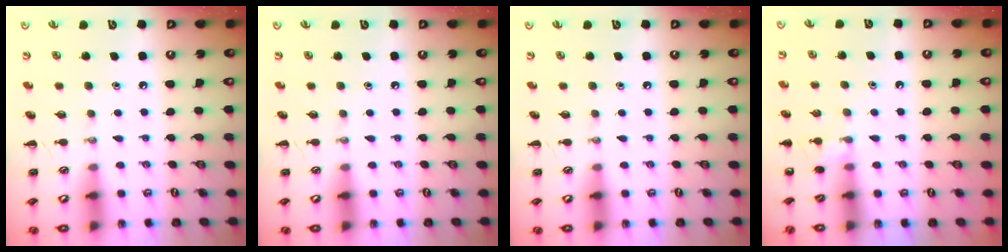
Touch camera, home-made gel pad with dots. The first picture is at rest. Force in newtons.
{"total": 0.0}
{"total": 0.0}
{"total": 5.9, "press": 5.6, "slide": 2.0}